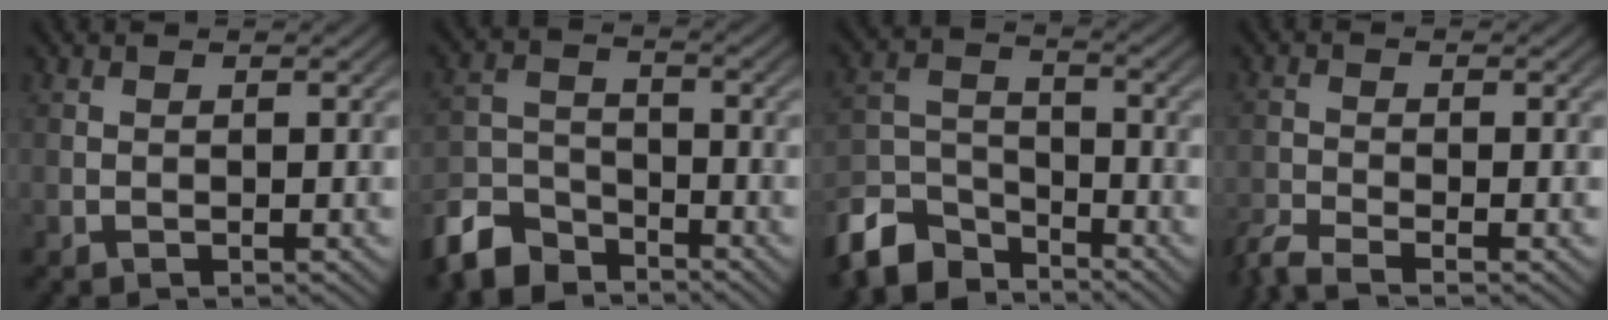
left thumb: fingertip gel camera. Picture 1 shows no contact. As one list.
[{"total": 7.7, "force": [-6.2, 3.5, 2.8], "torque": [-0.067, -0.007, -0.140]}, {"total": 9.1, "force": [-7.3, 4.0, 3.5], "torque": [-0.080, -0.007, -0.160]}, {"total": 3.8, "force": [-3.1, 0.5, 2.2], "torque": [-0.042, -0.010, -0.074]}]